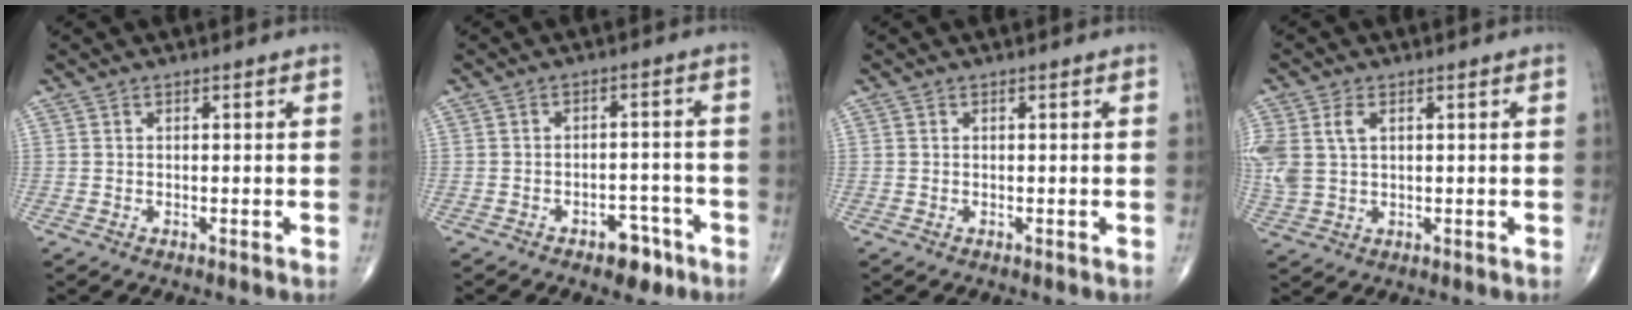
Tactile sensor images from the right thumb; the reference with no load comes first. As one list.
[{"total": 5.5, "force": [-3.5, 3.0, 3.0], "torque": [-0.018, 0.028, -0.047]}, {"total": 0.0}, {"total": 7.7, "force": [2.0, 4.9, 5.6], "torque": [-0.145, 0.009, 0.050]}]